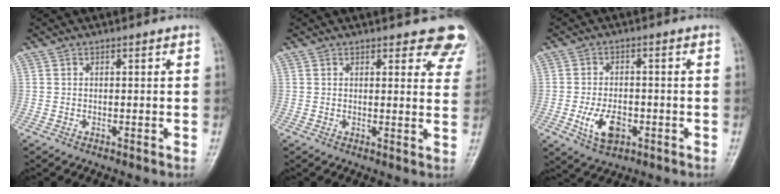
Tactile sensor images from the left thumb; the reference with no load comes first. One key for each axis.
{"total": 9.1, "fx": 7.4, "fy": 3.2, "fz": 4.2, "tx": -0.005, "ty": -0.033, "tz": 0.066}
{"total": 6.8, "fx": -2.2, "fy": 4.1, "fz": 5.0, "tx": -0.087, "ty": 0.005, "tz": -0.034}